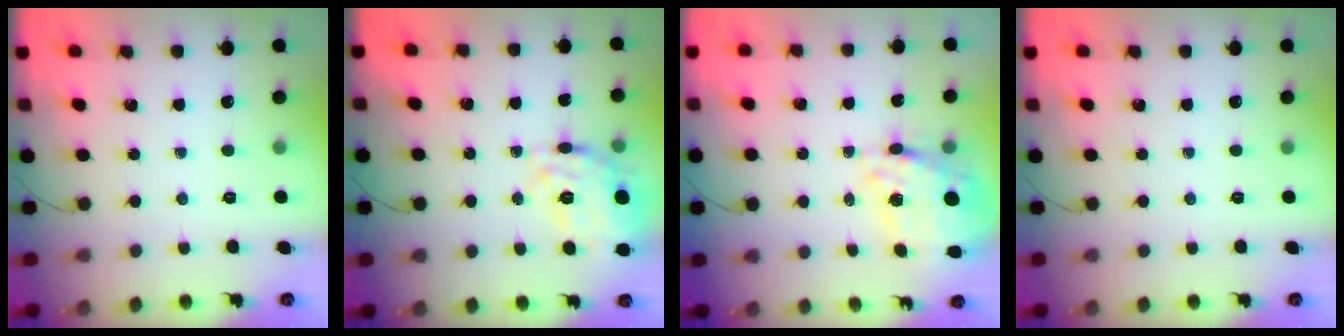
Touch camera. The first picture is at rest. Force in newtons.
{"total": 14.8, "press": 14.7, "slide": 1.9}
{"total": 20.2, "press": 19.8, "slide": 4.0}
{"total": 0.0}